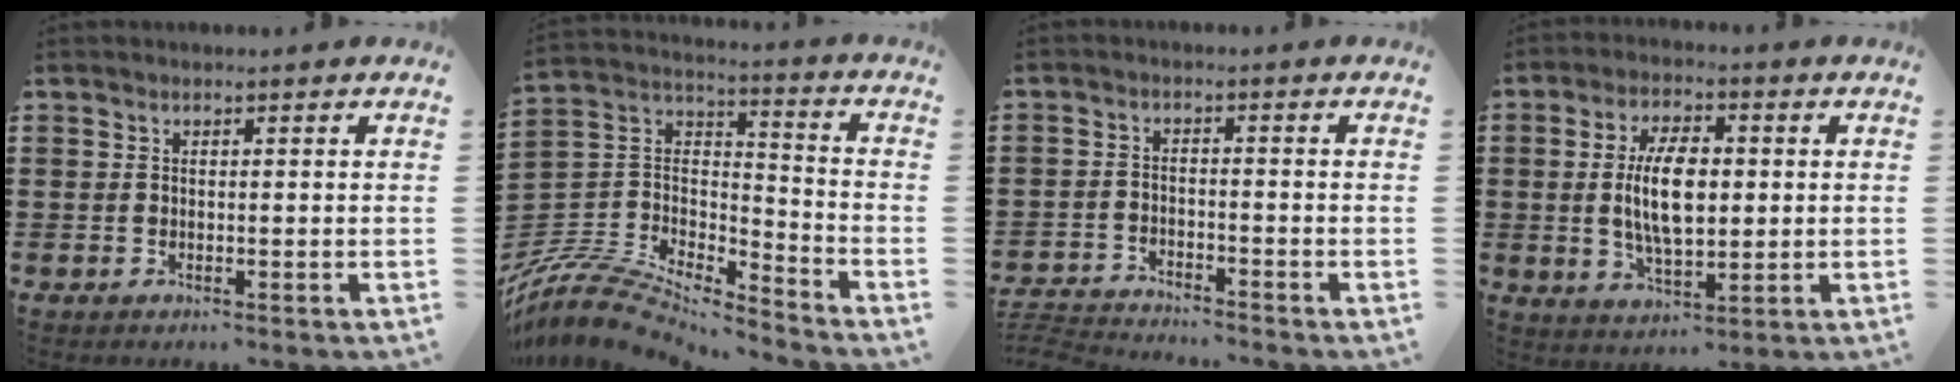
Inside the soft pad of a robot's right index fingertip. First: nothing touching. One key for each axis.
{"total": 8.6, "fx": -7.9, "fy": 2.4, "fz": 2.5, "tx": -0.078, "ty": -0.003, "tz": -0.165}
{"total": 3.4, "fx": -3.4, "fy": -0.1, "fz": 0.0, "tx": -0.013, "ty": -0.005, "tz": -0.076}
{"total": 9.1, "fx": 0.4, "fy": 4.0, "fz": 8.1, "tx": -0.150, "ty": 0.000, "tz": 0.000}